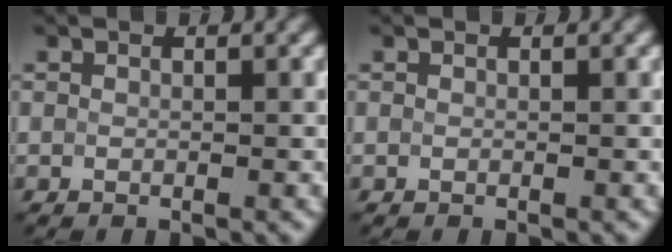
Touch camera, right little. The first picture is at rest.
{"total": 0.0}